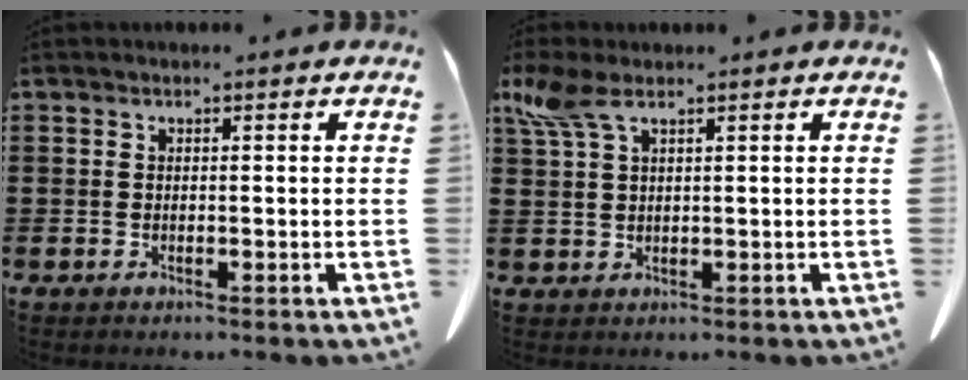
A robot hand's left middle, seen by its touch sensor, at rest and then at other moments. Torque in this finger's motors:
{"motor_torque": [0.94, -0.47, 0.43, 0.16]}